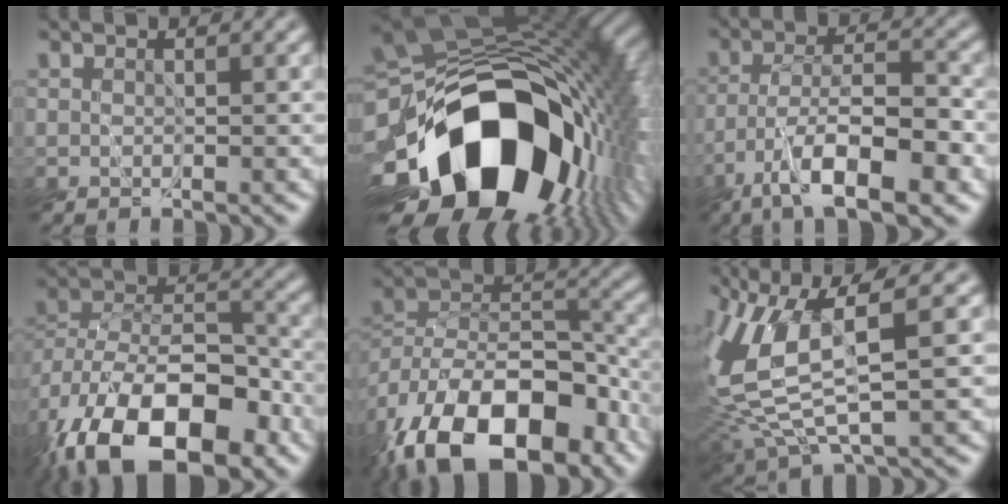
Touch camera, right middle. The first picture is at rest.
{"total": 18.6, "force": [-7.0, 11.8, 12.6], "torque": [-0.226, -0.030, -0.100]}
{"total": 9.1, "force": [-5.2, 2.8, 6.9], "torque": [-0.112, 0.005, -0.091]}
{"total": 16.5, "force": [-10.0, 8.6, 10.0], "torque": [-0.161, -0.017, -0.161]}
{"total": 17.5, "force": [-11.7, 8.8, 9.5], "torque": [-0.171, -0.005, -0.193]}
{"total": 8.2, "force": [1.6, 2.8, 7.5], "torque": [-0.185, -0.009, 0.034]}